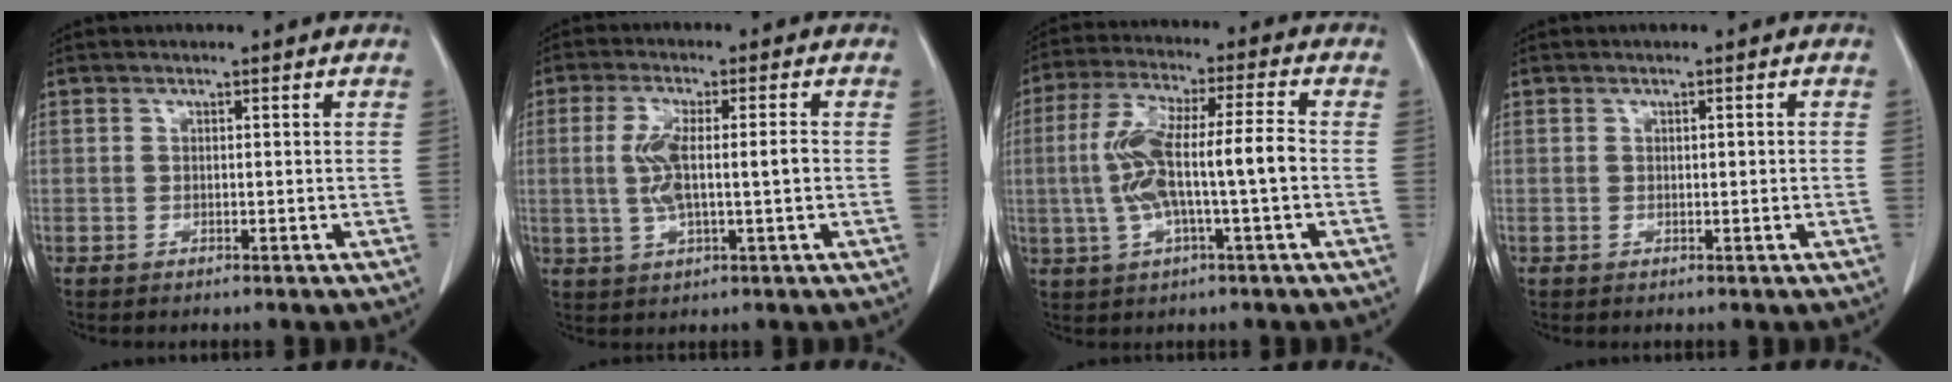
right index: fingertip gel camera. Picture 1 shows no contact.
{"total": 7.2, "force": [0.0, 1.7, 7.0], "torque": [-0.146, 0.008, 0.006]}
{"total": 11.6, "force": [-1.0, 1.7, 11.4], "torque": [-0.229, 0.024, -0.016]}
{"total": 0.8, "force": [0.0, 0.1, 0.8], "torque": [-0.014, -0.001, 0.002]}